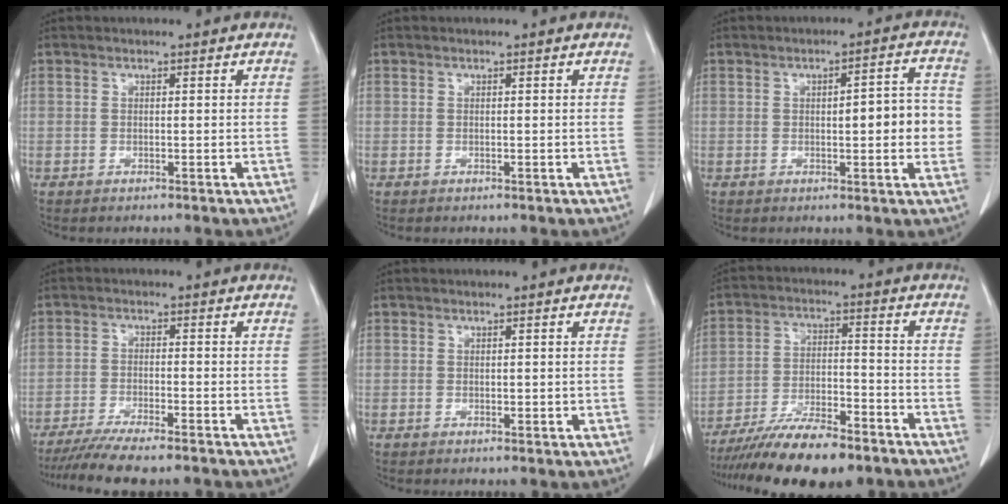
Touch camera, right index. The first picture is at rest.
{"total": 0.0}
{"total": 9.4, "force": [-0.1, 1.6, 9.2], "torque": [-0.128, 0.018, 0.000]}
{"total": 10.1, "force": [-8.5, 0.7, 5.4], "torque": [-0.078, -0.020, -0.134]}
{"total": 0.9, "force": [0.0, 0.7, 0.7], "torque": [-0.008, -0.002, 0.002]}
{"total": 14.1, "force": [-11.3, 3.3, 7.8], "torque": [-0.133, -0.009, -0.188]}